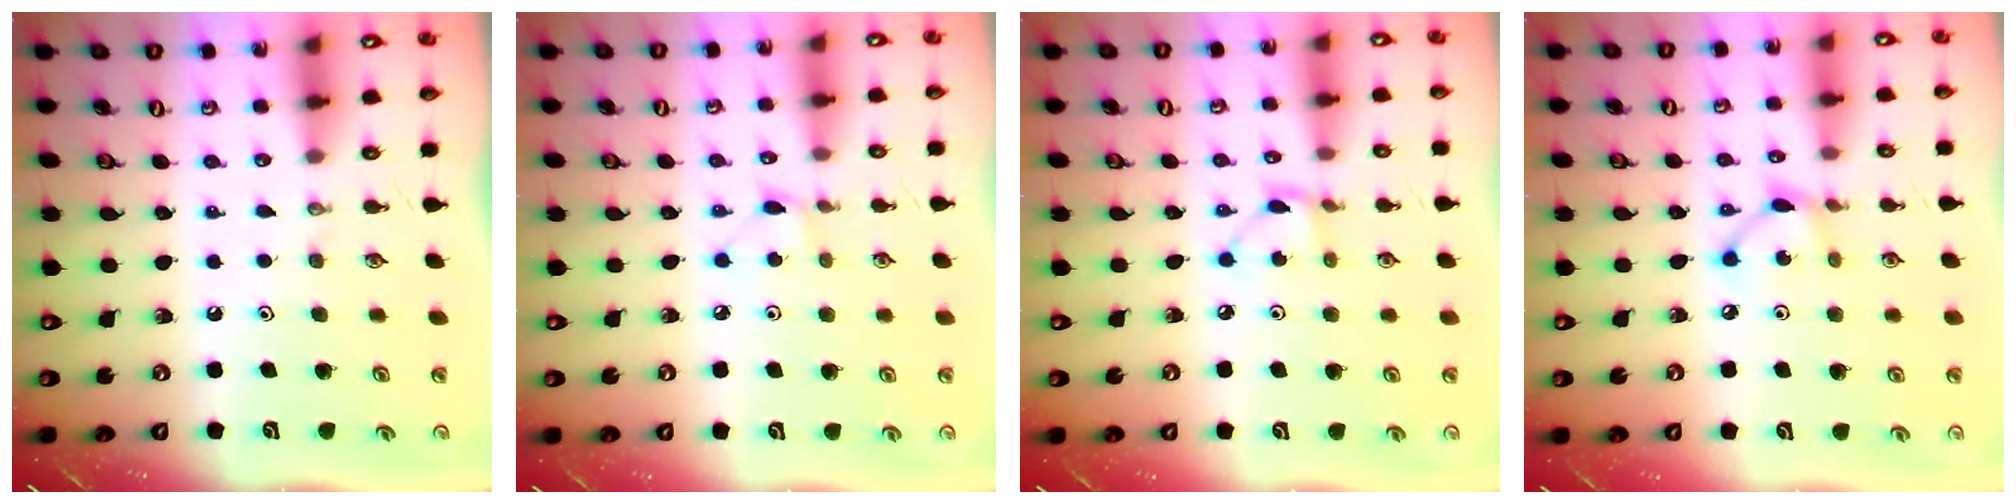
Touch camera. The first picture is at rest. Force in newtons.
{"total": 3.5, "press": 3.4, "slide": 0.5}
{"total": 2.4, "press": 2.4, "slide": 0.1}
{"total": 5.1, "press": 5.1, "slide": 0.1}